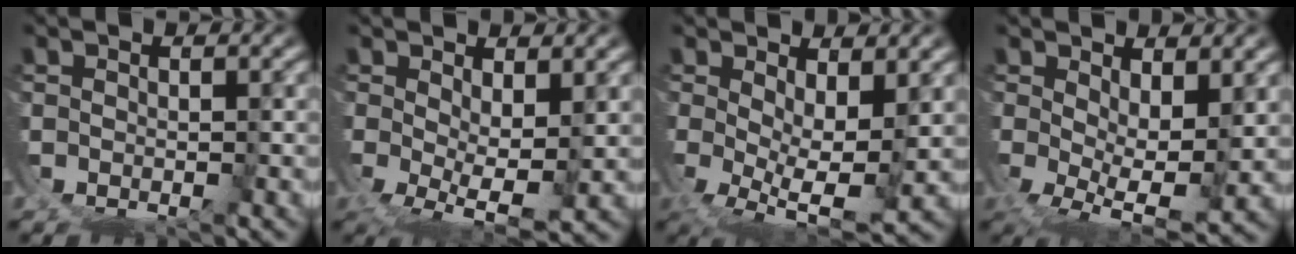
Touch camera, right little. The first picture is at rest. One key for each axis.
{"total": 3.6, "fx": -0.4, "fy": 1.0, "fz": 3.4, "tx": -0.062, "ty": -0.040, "tz": 0.011}
{"total": 5.2, "fx": -1.4, "fy": 1.6, "fz": 4.7, "tx": -0.081, "ty": -0.045, "tz": 0.001}
{"total": 4.7, "fx": -0.6, "fy": 1.8, "fz": 4.3, "tx": -0.074, "ty": -0.044, "tz": 0.010}